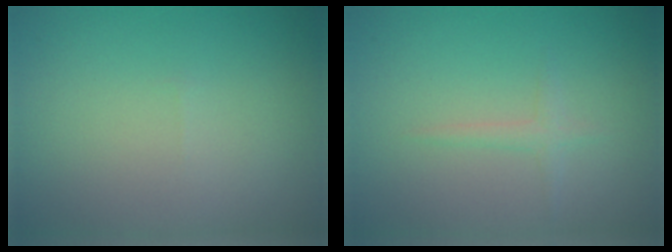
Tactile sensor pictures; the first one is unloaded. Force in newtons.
{"total": 1.1, "press": 1.1, "slide": 0.1}